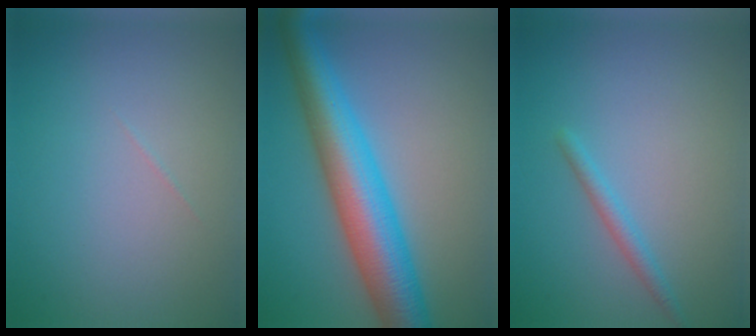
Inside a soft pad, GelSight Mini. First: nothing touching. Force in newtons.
{"total": 9.2, "press": 9.2, "slide": 0.2}
{"total": 1.5, "press": 1.5, "slide": 0.1}